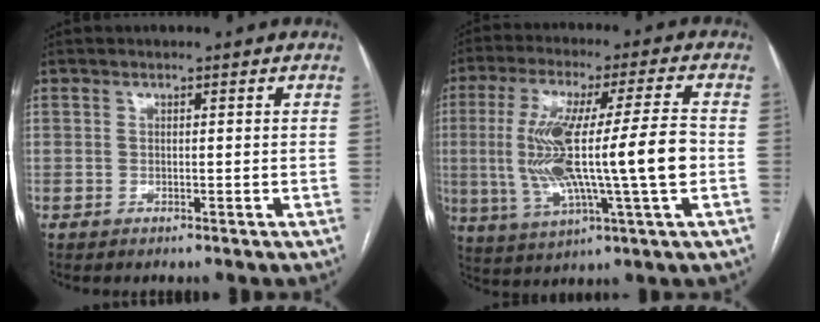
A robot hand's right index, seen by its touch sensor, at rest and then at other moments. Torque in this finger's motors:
{"motor_torque": [1.22, -0.37, 0.57, 0.21]}